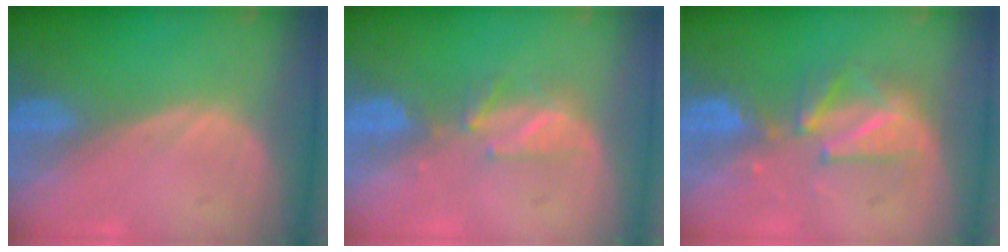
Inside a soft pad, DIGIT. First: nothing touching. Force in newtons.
{"total": 3.4, "press": 3.3, "slide": 0.7}
{"total": 6.2, "press": 6.2, "slide": 0.6}